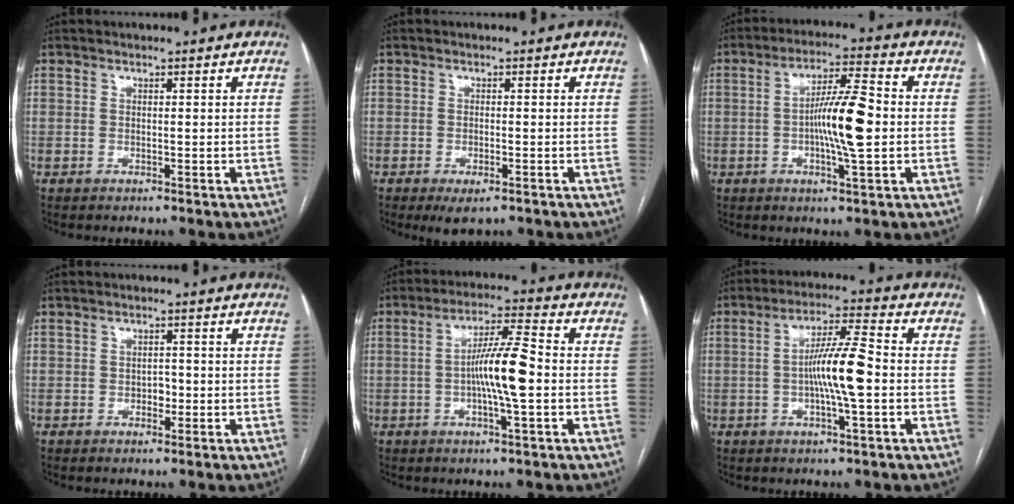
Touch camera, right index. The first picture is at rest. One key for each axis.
{"total": 3.5, "fx": -2.1, "fy": 1.2, "fz": 2.5, "tx": -0.040, "ty": -0.005, "tz": -0.025}
{"total": 10.0, "fx": -0.8, "fy": 0.9, "fz": 10.0, "tx": -0.175, "ty": 0.007, "tz": -0.019}
{"total": 1.5, "fx": -0.4, "fy": 1.0, "fz": 1.0, "tx": -0.012, "ty": 0.004, "tz": -0.007}
{"total": 9.1, "fx": -1.1, "fy": 0.5, "fz": 9.0, "tx": -0.164, "ty": 0.008, "tz": -0.026}
{"total": 9.1, "fx": -1.1, "fy": 0.5, "fz": 9.0, "tx": -0.165, "ty": 0.008, "tz": -0.025}